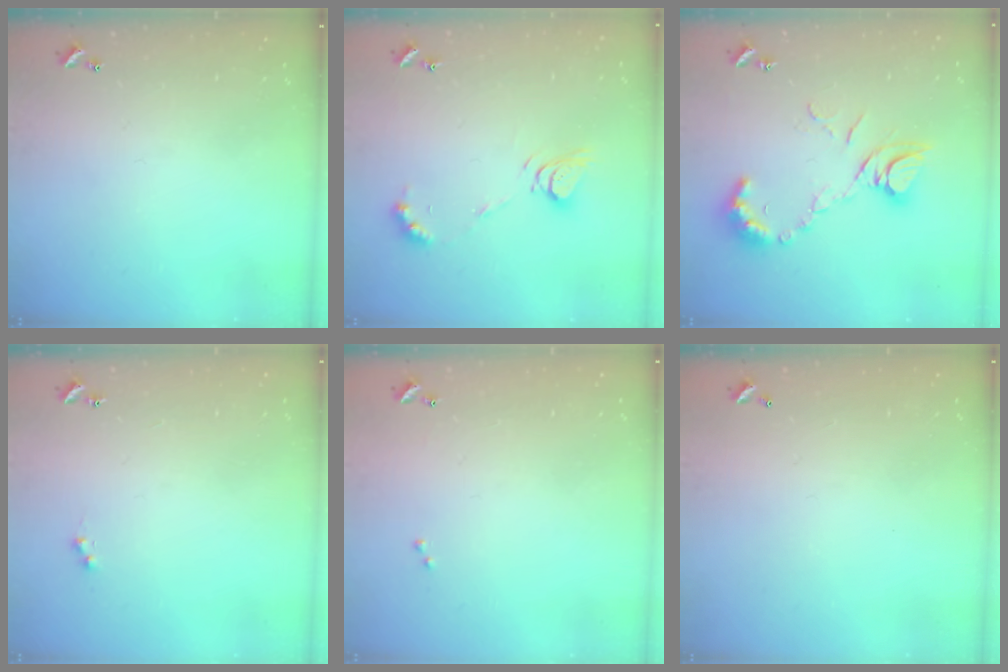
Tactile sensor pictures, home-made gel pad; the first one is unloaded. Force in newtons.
{"total": 7.6, "press": 7.6, "slide": 0.6}
{"total": 11.9, "press": 11.8, "slide": 1.4}
{"total": 1.2, "press": 1.1, "slide": 0.6}
{"total": 0.7, "press": 0.6, "slide": 0.4}
{"total": 2.9, "press": 2.9, "slide": 0.1}